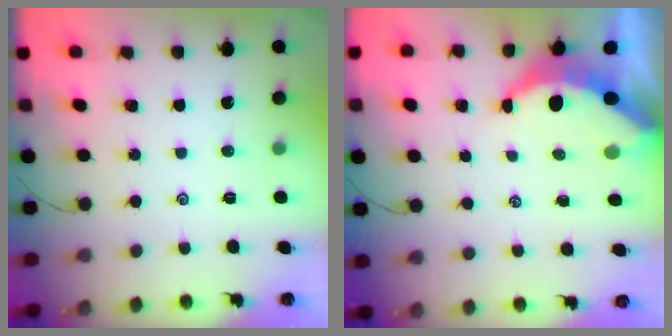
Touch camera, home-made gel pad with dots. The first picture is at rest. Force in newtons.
{"total": 7.4, "press": 7.3, "slide": 0.8}